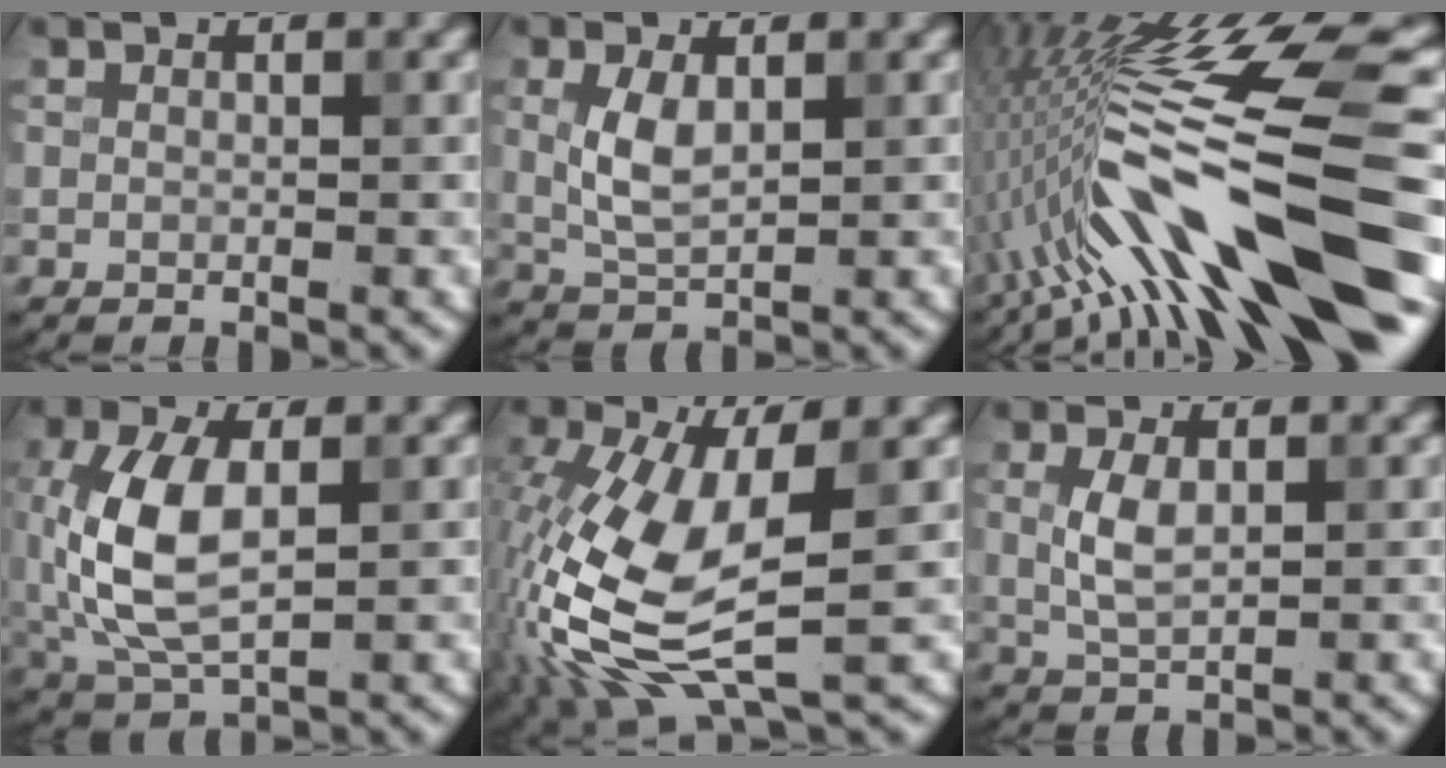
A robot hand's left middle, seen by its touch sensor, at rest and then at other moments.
{"total": 3.4, "force": [0.5, 1.8, 2.9], "torque": [-0.065, 0.001, 0.014]}
{"total": 15.8, "force": [-6.4, 2.6, 14.2], "torque": [-0.247, 0.017, -0.092]}
{"total": 8.1, "force": [0.1, 4.4, 6.7], "torque": [-0.158, 0.003, 0.005]}
{"total": 10.2, "force": [-2.1, 4.5, 9.0], "torque": [-0.215, -0.006, -0.045]}
{"total": 2.9, "force": [0.4, 1.5, 2.5], "torque": [-0.060, 0.001, 0.011]}